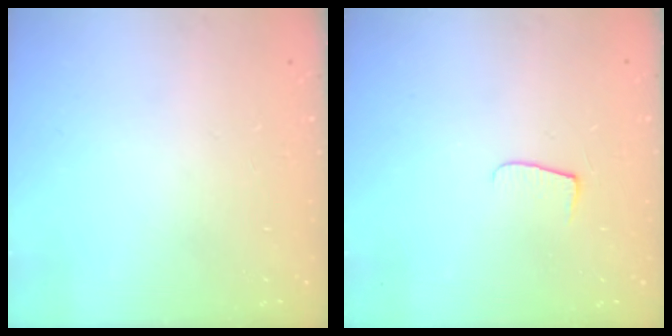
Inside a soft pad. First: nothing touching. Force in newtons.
{"total": 4.3, "press": 4.2, "slide": 0.5}